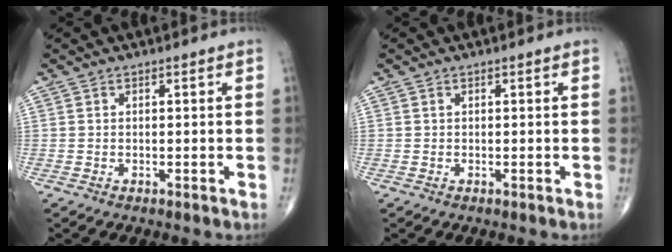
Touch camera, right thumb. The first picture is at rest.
{"total": 0.0}